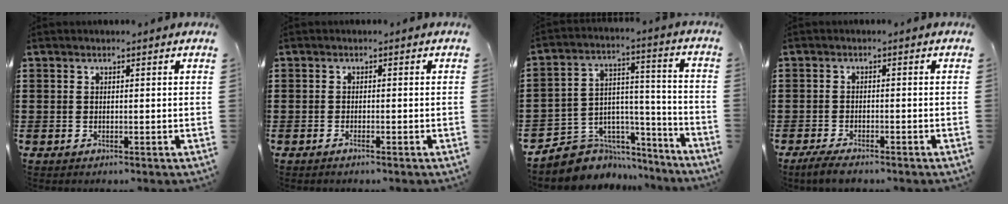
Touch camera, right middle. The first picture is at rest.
{"total": 0.8, "force": [-0.5, 0.0, 0.6], "torque": [-0.010, -0.003, -0.010]}
{"total": 6.1, "force": [-5.0, 3.6, -0.1], "torque": [-0.019, -0.001, -0.096]}
{"total": 2.6, "force": [-2.3, 0.4, 1.2], "torque": [-0.036, -0.005, -0.050]}